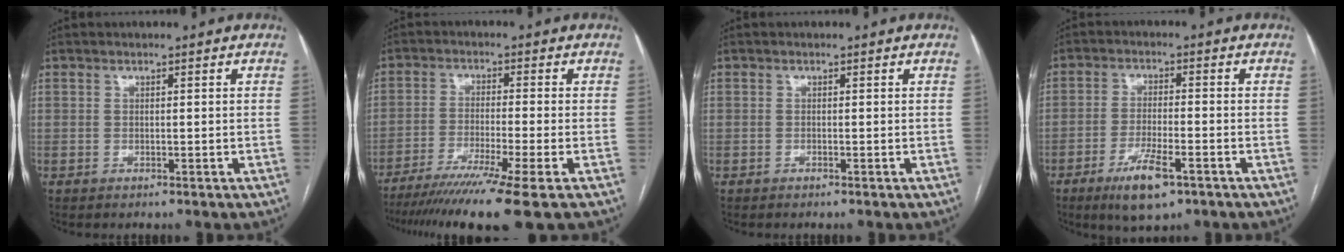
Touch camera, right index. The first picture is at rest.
{"total": 13.4, "force": [-9.8, -2.0, 8.9], "torque": [-0.143, -0.043, -0.155]}
{"total": 0.0}
{"total": 7.6, "force": [-4.3, 1.7, 6.0], "torque": [-0.114, -0.012, -0.070]}